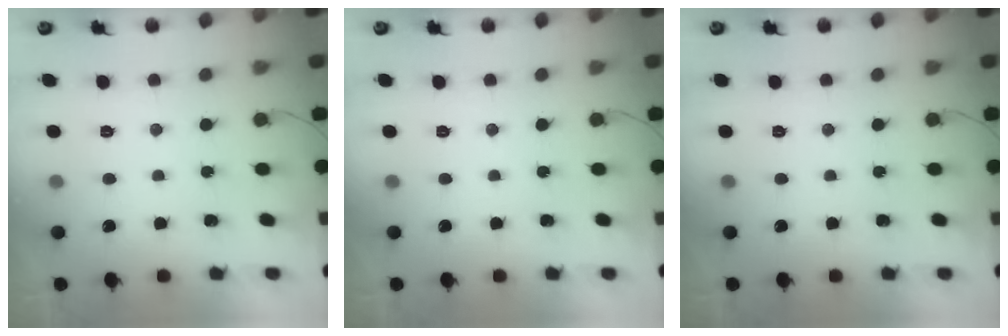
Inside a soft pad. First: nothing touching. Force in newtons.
{"total": 0.0}
{"total": 0.0}